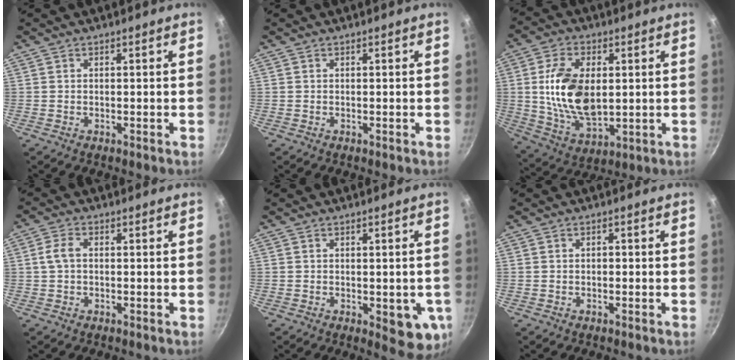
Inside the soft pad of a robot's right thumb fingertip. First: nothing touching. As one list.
[{"total": 0.0}, {"total": 15.4, "force": [1.6, 8.7, 12.7], "torque": [-0.228, -0.013, 0.039]}, {"total": 3.4, "force": [0.1, 2.2, 2.6], "torque": [-0.056, 0.009, -0.001]}, {"total": 7.4, "force": [-2.1, 3.2, 6.3], "torque": [-0.052, -0.005, -0.018]}, {"total": 0.6, "force": [-0.1, 0.4, 0.4], "torque": [-0.002, 0.005, -0.002]}]